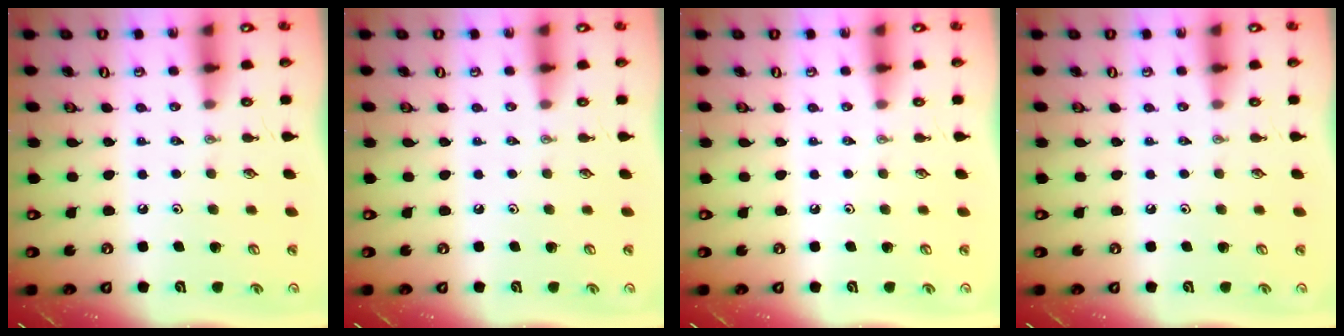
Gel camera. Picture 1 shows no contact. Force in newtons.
{"total": 0.0}
{"total": 0.0}
{"total": 0.0}